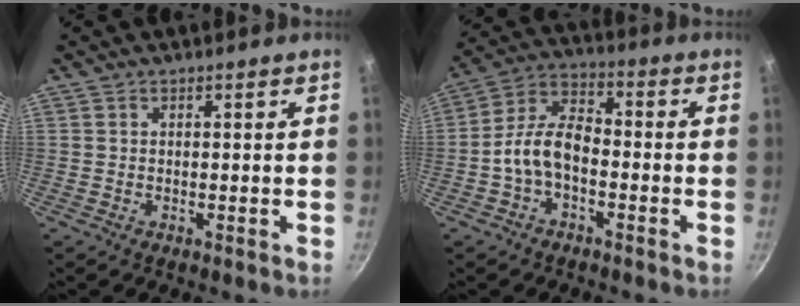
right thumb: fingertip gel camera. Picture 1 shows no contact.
{"total": 9.6, "force": [-2.7, 5.8, 7.2], "torque": [-0.121, 0.044, -0.064]}